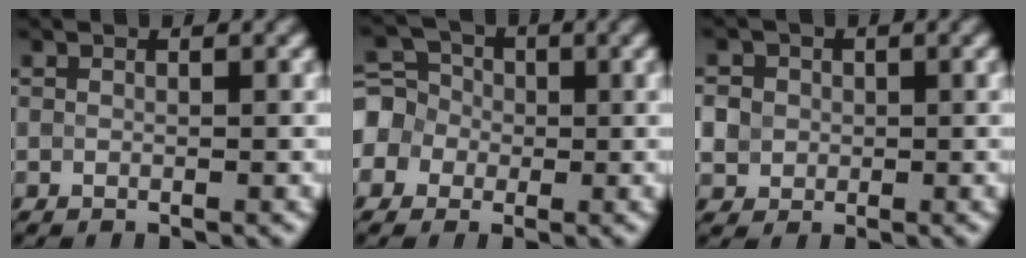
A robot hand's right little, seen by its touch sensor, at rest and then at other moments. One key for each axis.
{"total": 5.6, "fx": -1.0, "fy": 5.2, "fz": 1.8, "tx": -0.046, "ty": 0.017, "tz": -0.049}
{"total": 4.6, "fx": 0.6, "fy": 4.3, "fz": 1.5, "tx": -0.035, "ty": 0.028, "tz": -0.006}